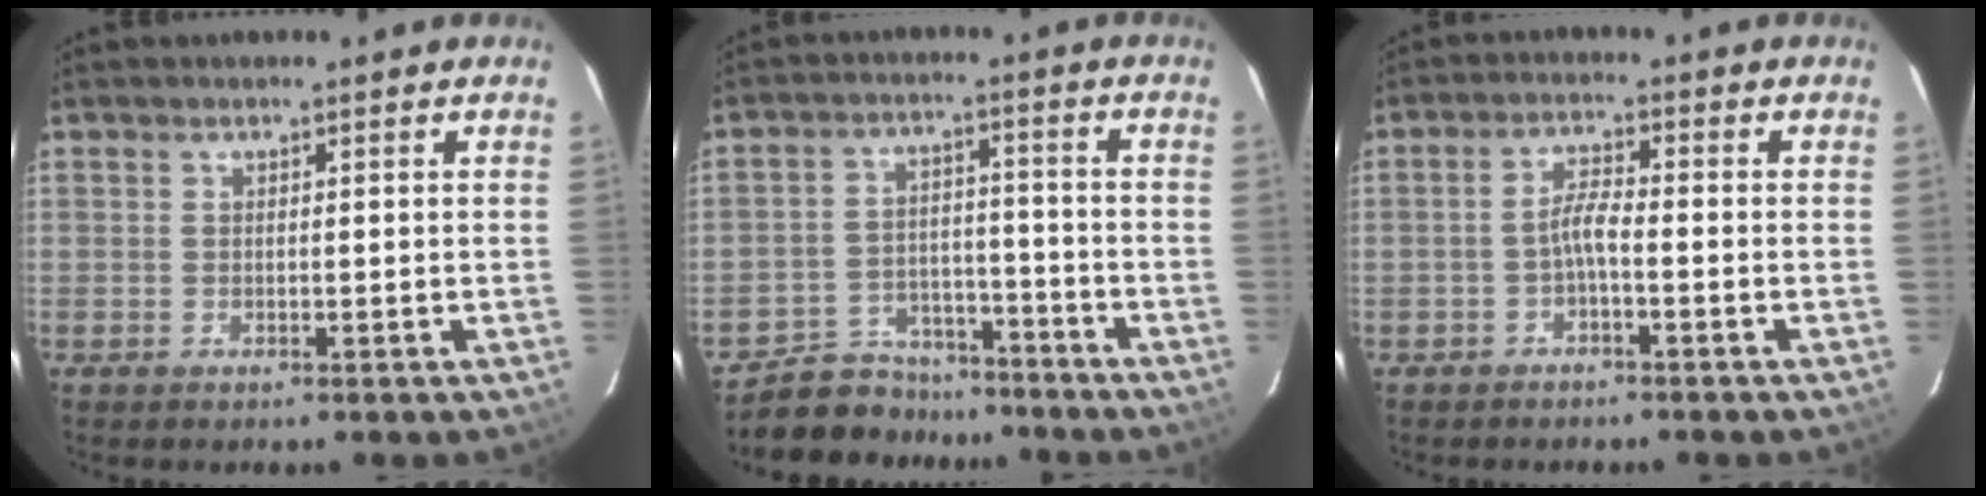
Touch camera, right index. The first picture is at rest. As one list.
[{"total": 11.3, "force": [-9.9, 5.2, 1.8], "torque": [-0.061, 0.021, -0.145]}, {"total": 2.9, "force": [-1.5, 0.3, 2.5], "torque": [-0.055, 0.008, -0.031]}]